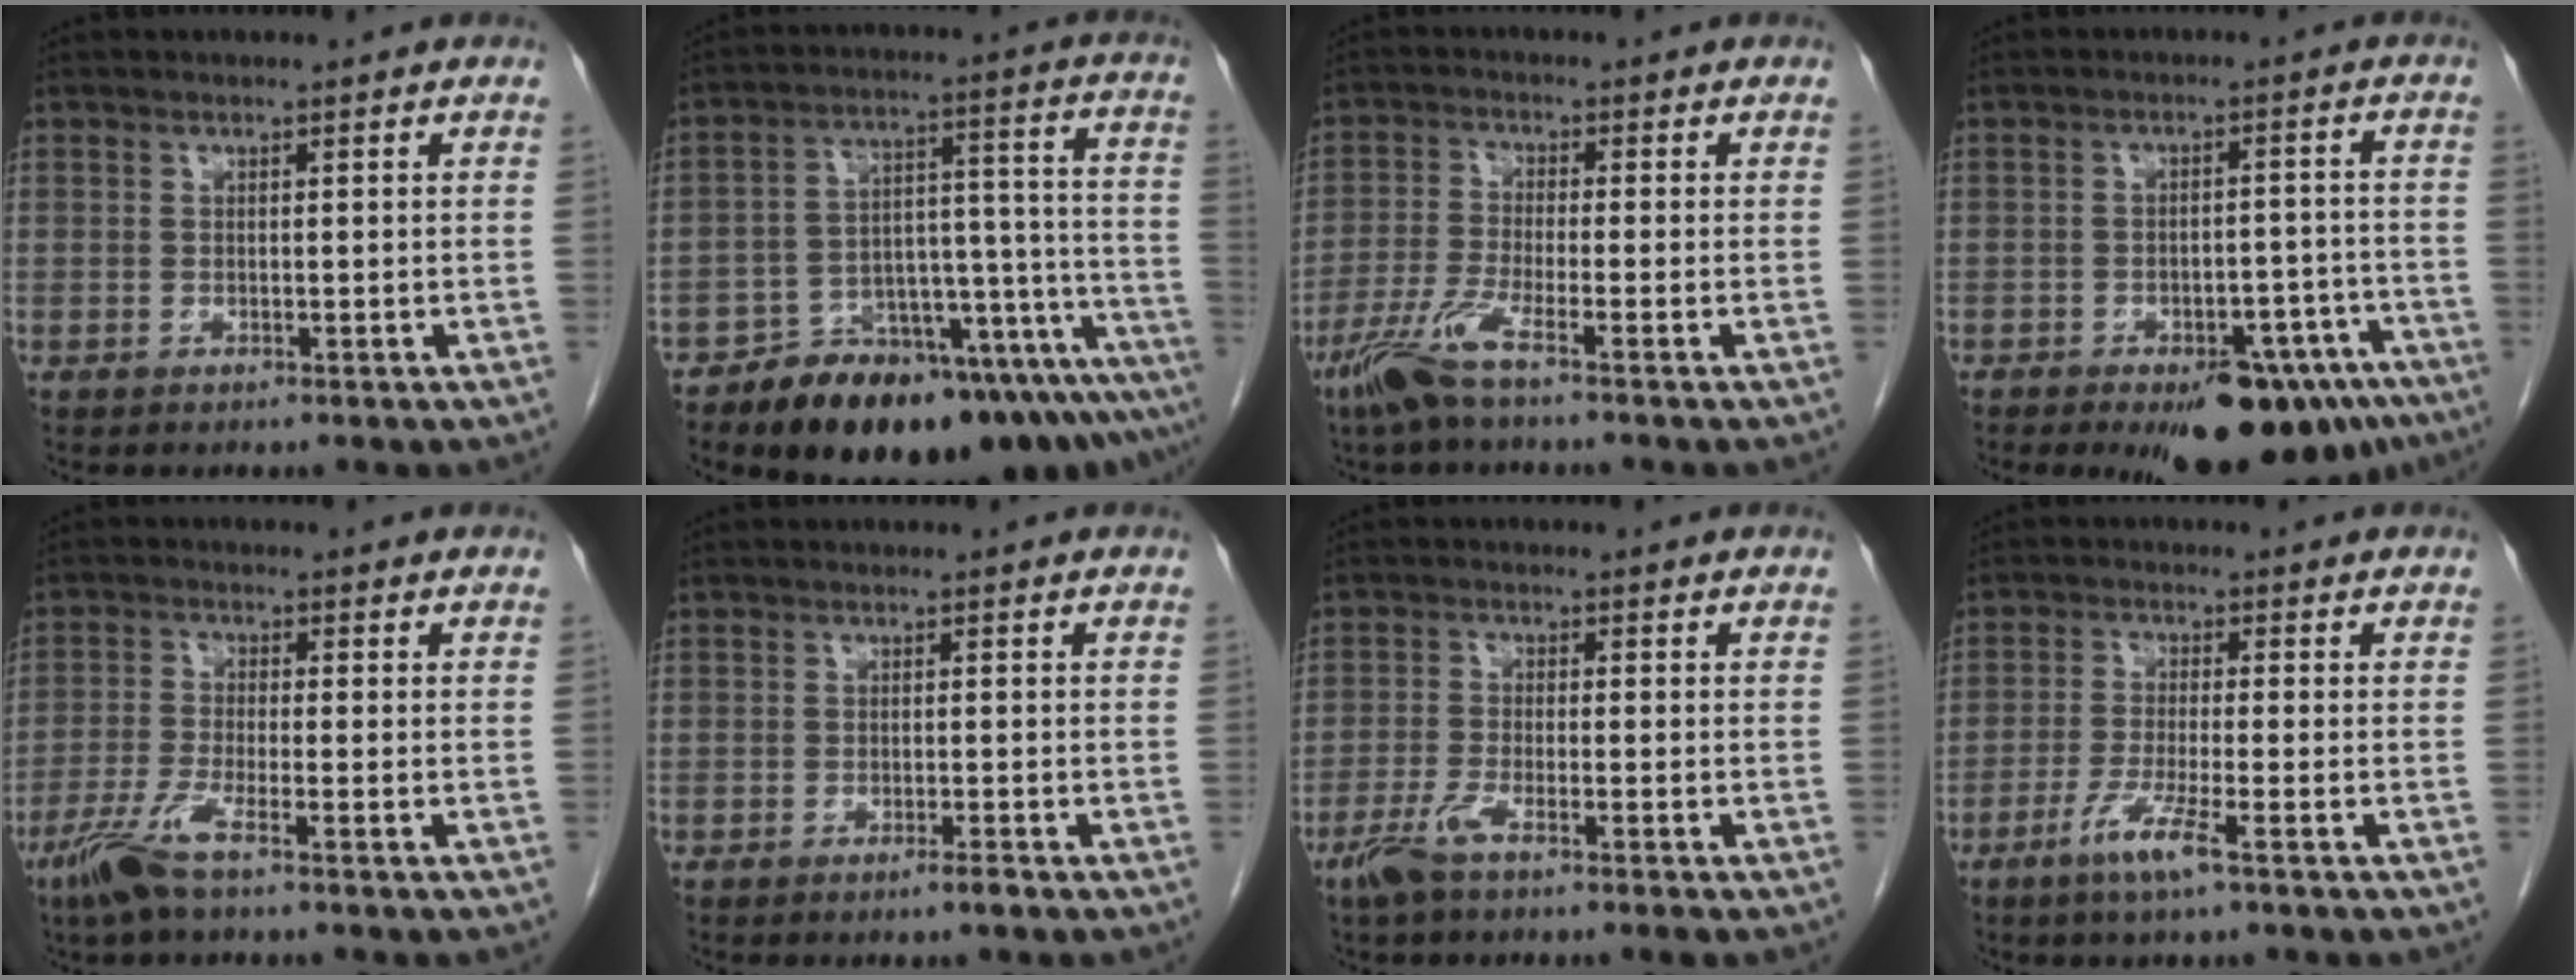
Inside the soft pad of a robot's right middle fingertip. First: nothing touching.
{"total": 19.9, "force": [-15.7, 5.1, 11.2], "torque": [-0.094, 0.041, -0.231]}
{"total": 5.9, "force": [-4.1, -0.1, 4.3], "torque": [-0.098, -0.014, -0.089]}
{"total": 14.1, "force": [-9.7, 5.4, 8.8], "torque": [-0.074, 0.018, -0.132]}
{"total": 5.3, "force": [-3.6, 0.0, 4.0], "torque": [-0.089, -0.012, -0.078]}
{"total": 1.1, "force": [-0.8, -0.2, 0.7], "torque": [-0.013, -0.001, -0.014]}
{"total": 4.2, "force": [-3.0, -0.1, 2.9], "torque": [-0.064, -0.009, -0.065]}
{"total": 5.1, "force": [-3.0, -0.5, 4.1], "torque": [-0.085, -0.012, -0.062]}